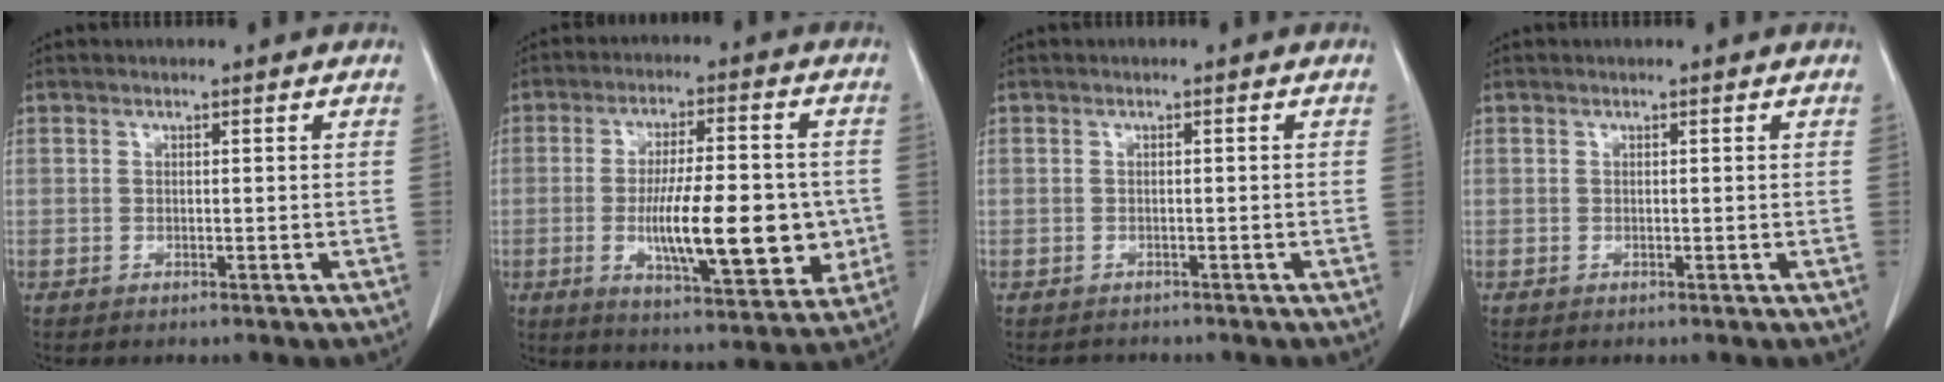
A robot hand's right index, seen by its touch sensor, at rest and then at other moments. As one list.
[{"total": 15.9, "force": [-2.1, 4.3, 15.1], "torque": [-0.243, -0.001, -0.025]}, {"total": 1.4, "force": [-1.2, 0.6, 0.0], "torque": [-0.003, -0.001, -0.018]}, {"total": 0.0}]